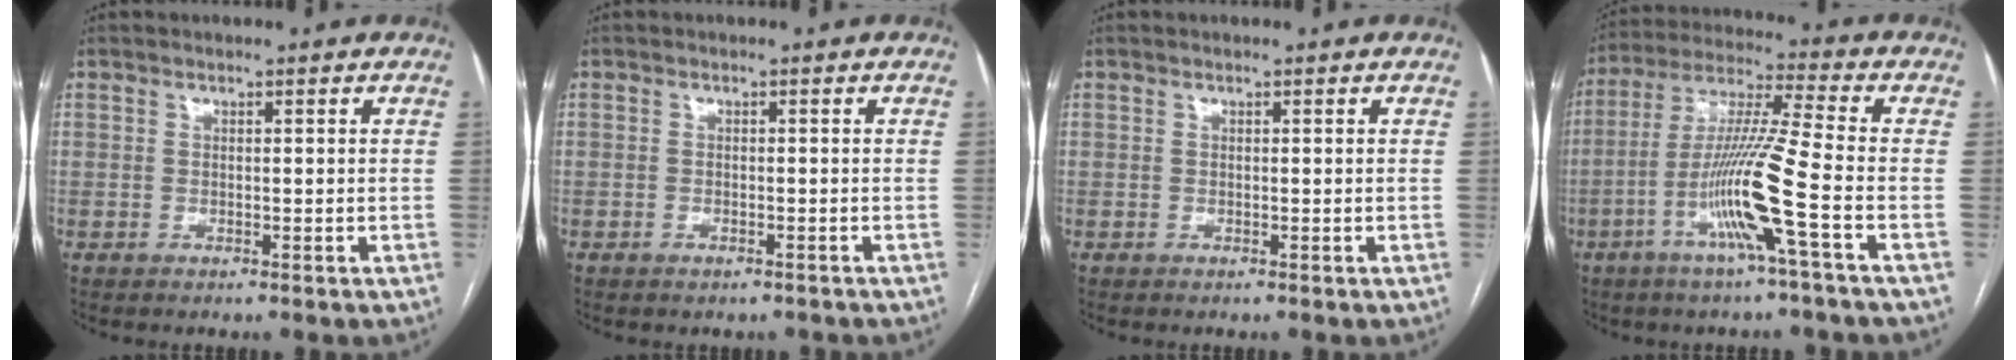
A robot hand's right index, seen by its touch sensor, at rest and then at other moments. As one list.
[{"total": 1.3, "force": [-1.1, 0.6, 0.5], "torque": [-0.010, 0.000, -0.010]}, {"total": 0.0}, {"total": 12.9, "force": [-4.7, -1.6, 11.9], "torque": [-0.236, -0.005, -0.097]}]